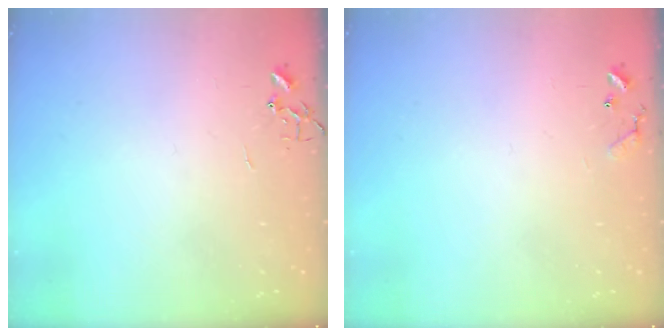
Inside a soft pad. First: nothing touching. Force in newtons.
{"total": 7.7, "press": 7.7, "slide": 0.5}